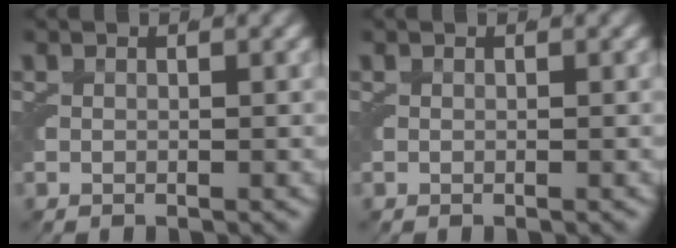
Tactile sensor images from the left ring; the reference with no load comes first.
{"total": 0.0}